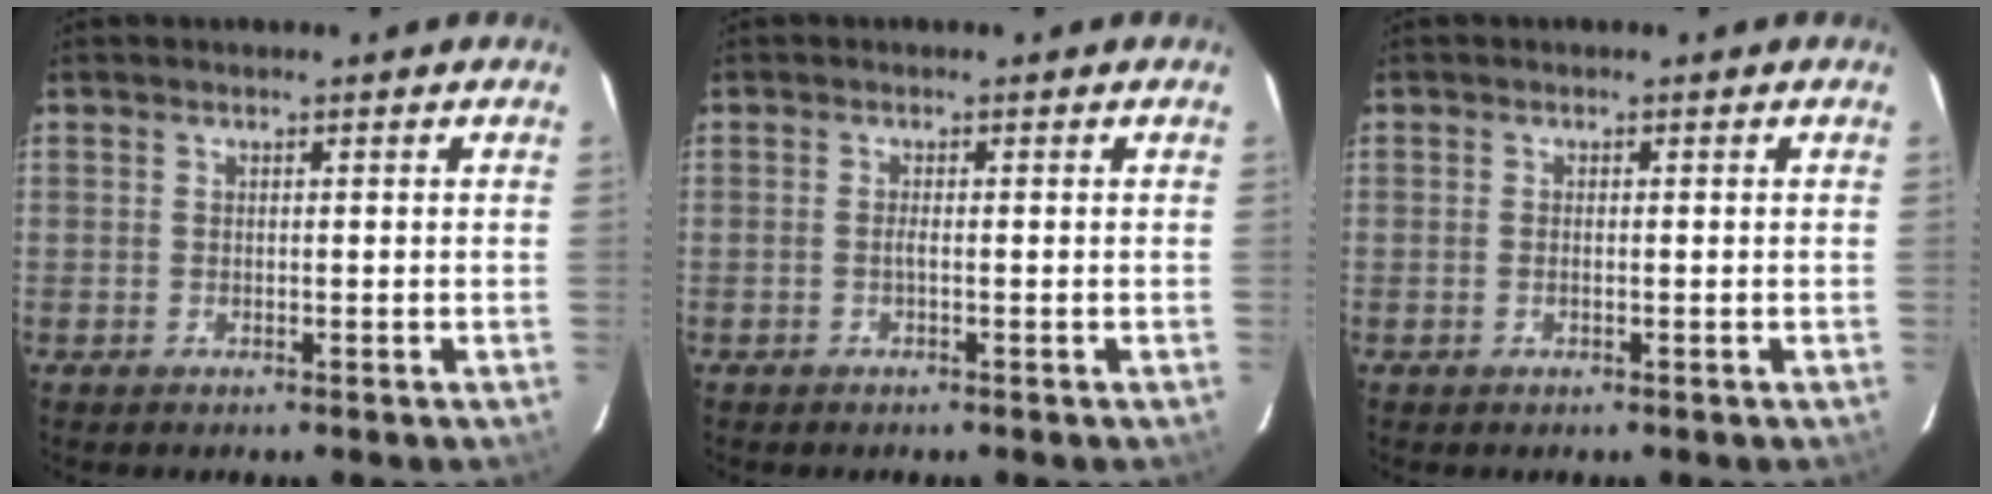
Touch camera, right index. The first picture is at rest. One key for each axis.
{"total": 0.6, "fx": -0.2, "fy": -0.2, "fz": 0.5, "tx": -0.006, "ty": 0.002, "tz": -0.005}
{"total": 0.6, "fx": -0.1, "fy": 0.3, "fz": 0.6, "tx": -0.012, "ty": 0.002, "tz": -0.001}